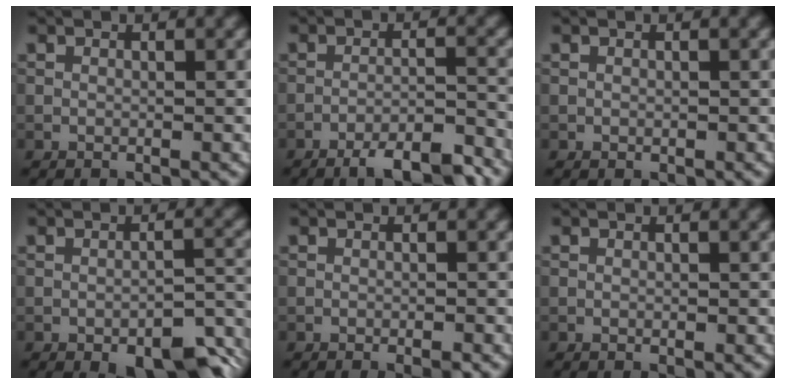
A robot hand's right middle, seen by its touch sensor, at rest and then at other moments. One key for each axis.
{"total": 7.6, "fx": -6.3, "fy": 1.7, "fz": 3.8, "tx": -0.054, "ty": -0.003, "tz": -0.088}
{"total": 0.0}
{"total": 7.6, "fx": -5.4, "fy": 2.6, "fz": 4.8, "tx": -0.064, "ty": -0.014, "tz": -0.064}
{"total": 1.2, "fx": -0.8, "fy": 0.1, "fz": 0.9, "tx": -0.009, "ty": -0.003, "tz": -0.012}
{"total": 0.0}